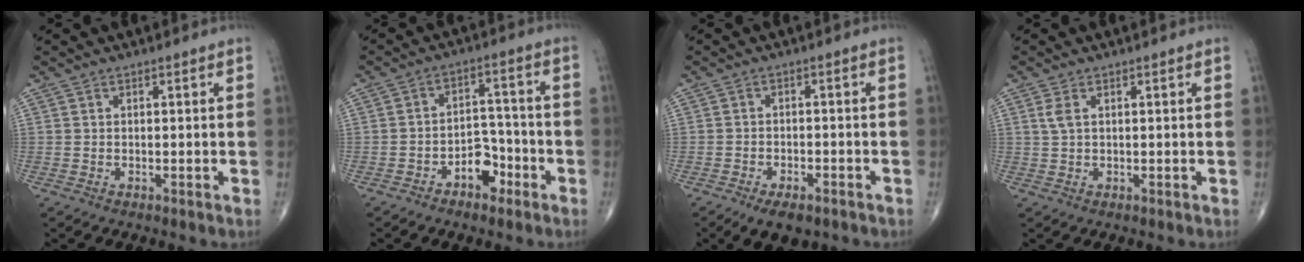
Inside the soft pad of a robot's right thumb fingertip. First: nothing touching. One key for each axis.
{"total": 6.5, "fx": -3.5, "fy": 4.1, "fz": 3.5, "tx": -0.022, "ty": 0.041, "tz": -0.059}
{"total": 6.5, "fx": -4.4, "fy": 3.1, "fz": 3.6, "tx": -0.048, "ty": 0.013, "tz": -0.065}
{"total": 2.0, "fx": 0.7, "fy": 0.9, "fz": 1.6, "tx": -0.042, "ty": 0.009, "tz": 0.020}